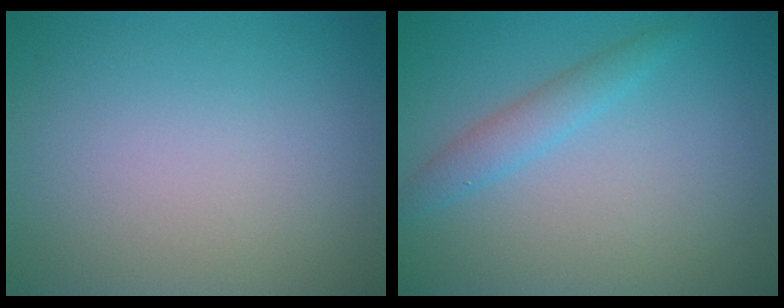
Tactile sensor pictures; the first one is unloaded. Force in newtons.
{"total": 2.0, "press": 2.0, "slide": 0.1}